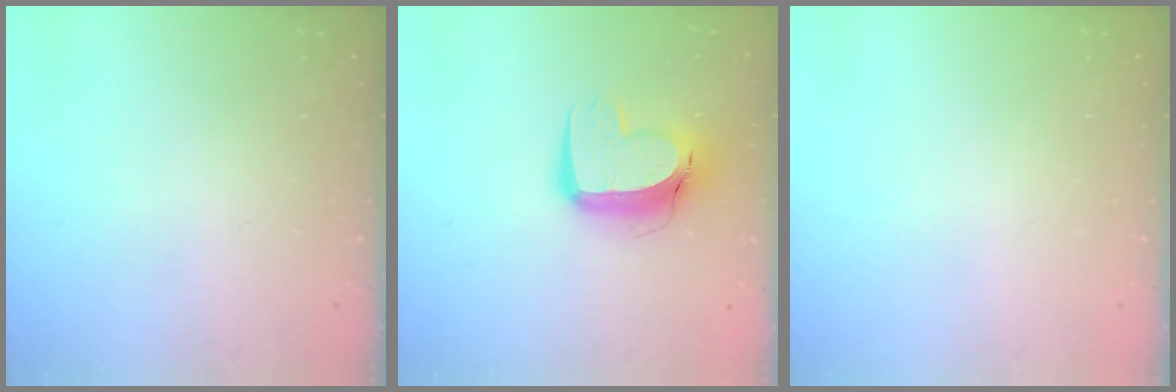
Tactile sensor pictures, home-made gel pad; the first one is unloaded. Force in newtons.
{"total": 12.0, "press": 12.0, "slide": 1.2}
{"total": 0.0}